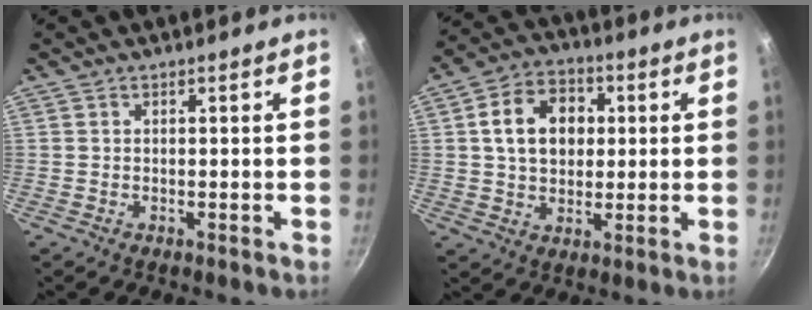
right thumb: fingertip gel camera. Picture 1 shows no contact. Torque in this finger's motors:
{"motor_torque": [0.57, 2.71, 0.96, 0.12, 0.18]}